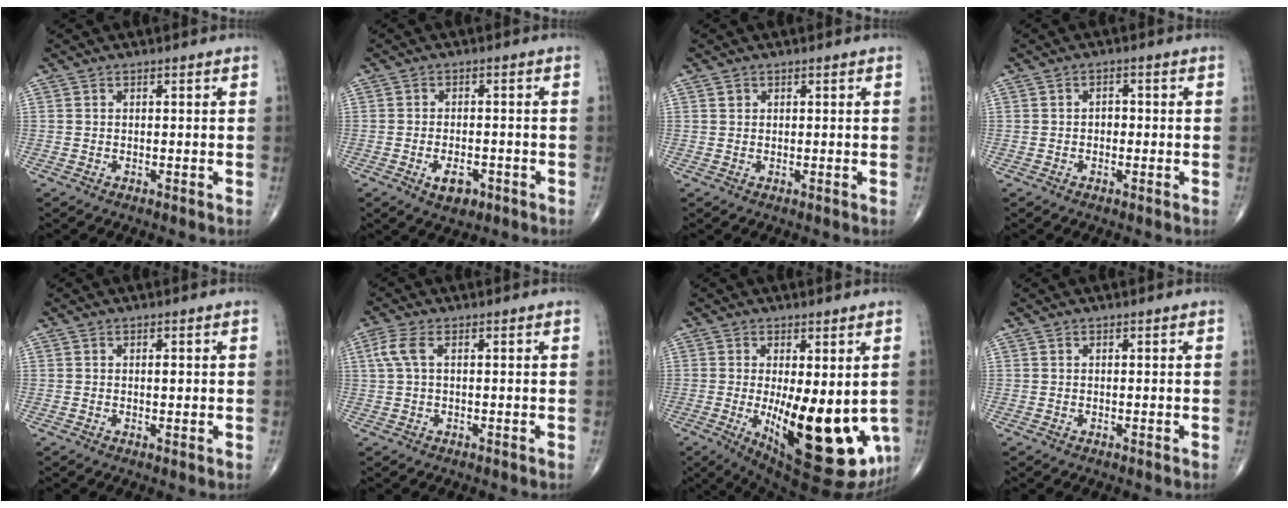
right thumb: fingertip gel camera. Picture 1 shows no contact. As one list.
[{"total": 4.6, "force": [-2.2, 2.4, 3.2], "torque": [-0.044, 0.007, -0.031]}, {"total": 0.7, "force": [0.4, 0.6, 0.2], "torque": [0.004, -0.001, 0.006]}, {"total": 1.8, "force": [-0.2, 1.3, 1.2], "torque": [-0.009, 0.006, -0.007]}, {"total": 1.2, "force": [0.1, 0.5, 1.1], "torque": [-0.015, -0.002, 0.001]}, {"total": 3.5, "force": [0.8, 1.4, 3.1], "torque": [-0.095, 0.016, 0.017]}, {"total": 19.5, "force": [-3.4, 7.3, 17.8], "torque": [-0.221, -0.035, -0.022]}, {"total": 0.0}]